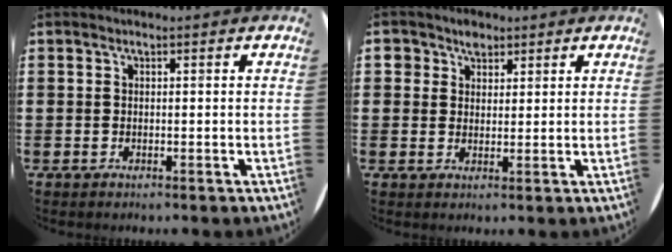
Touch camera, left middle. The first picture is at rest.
{"total": 2.8, "force": [2.0, 1.9, 0.5], "torque": [0.001, 0.001, 0.035]}